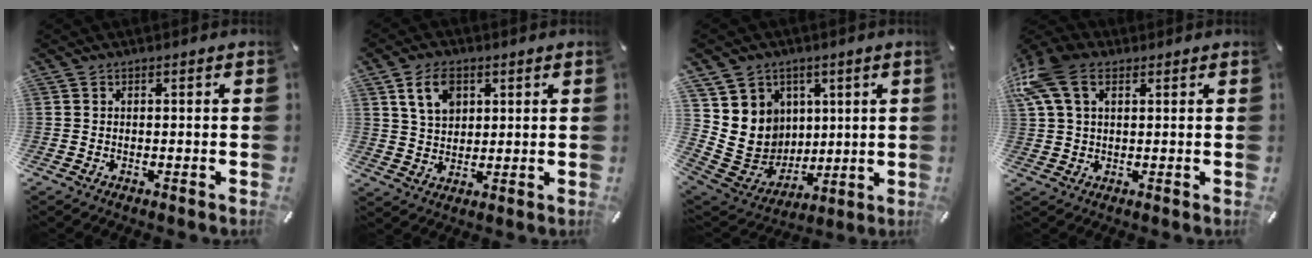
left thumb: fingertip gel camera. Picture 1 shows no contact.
{"total": 7.7, "force": [3.3, 5.6, 4.1], "torque": [-0.087, 0.005, 0.060]}
{"total": 11.2, "force": [2.4, 10.9, 0.4], "torque": [-0.006, -0.034, 0.064]}
{"total": 10.6, "force": [4.5, 7.1, 6.4], "torque": [-0.161, 0.003, 0.087]}